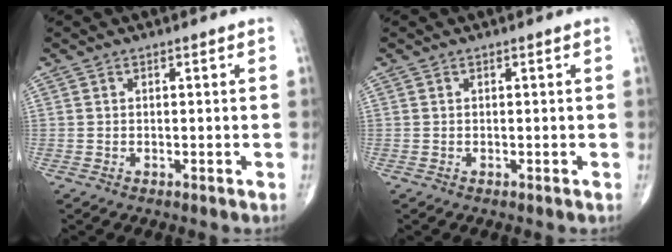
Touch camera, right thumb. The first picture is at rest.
{"total": 0.0}